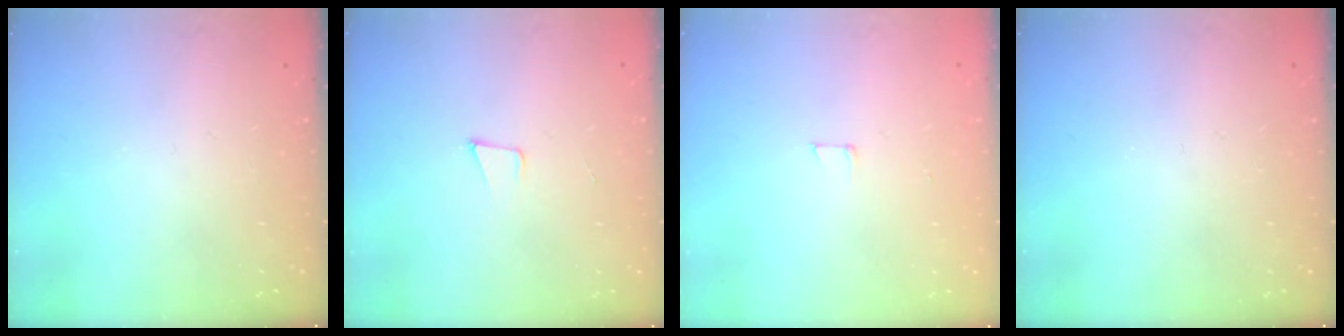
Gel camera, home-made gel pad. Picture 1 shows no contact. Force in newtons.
{"total": 3.9, "press": 2.9, "slide": 2.6}
{"total": 2.9, "press": 2.9, "slide": 0.2}
{"total": 0.0}